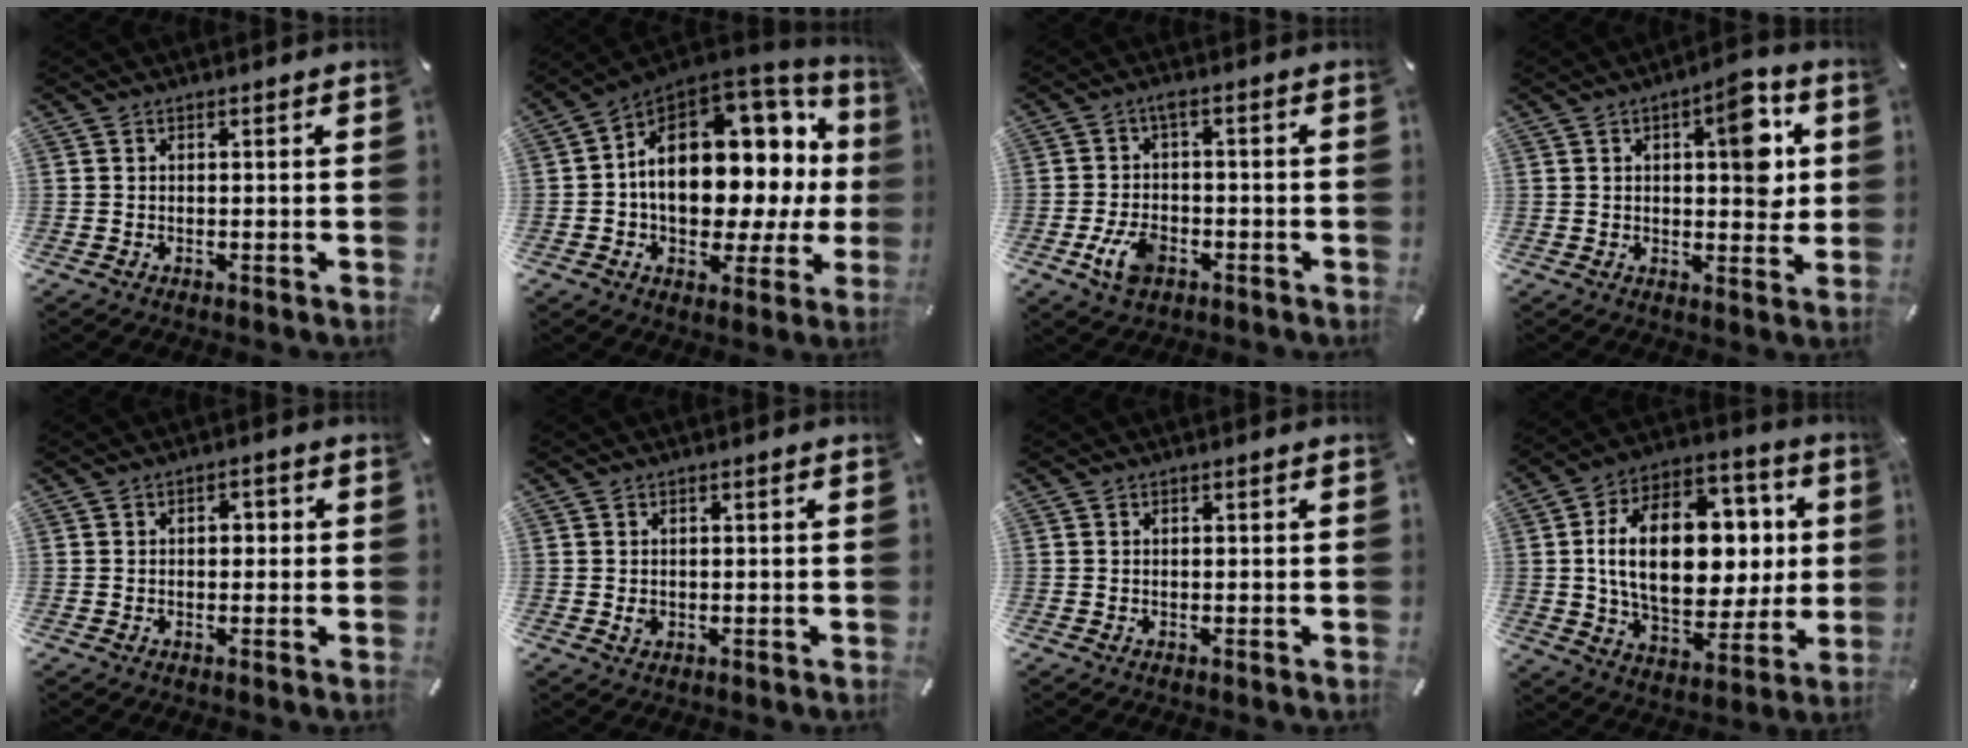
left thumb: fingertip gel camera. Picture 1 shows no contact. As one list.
[{"total": 18.1, "force": [2.5, 11.7, 13.6], "torque": [-0.185, -0.044, 0.043]}, {"total": 7.1, "force": [-2.3, 4.1, 5.3], "torque": [-0.120, 0.010, -0.046]}, {"total": 11.1, "force": [3.1, 5.2, 9.3], "torque": [-0.100, -0.015, 0.043]}, {"total": 2.4, "force": [-0.4, 1.7, 1.6], "torque": [-0.016, 0.005, -0.015]}, {"total": 1.1, "force": [0.0, 1.0, 0.5], "torque": [-0.009, 0.005, -0.001]}, {"total": 0.0}, {"total": 22.9, "force": [2.5, 14.7, 17.4], "torque": [-0.313, -0.005, 0.042]}]